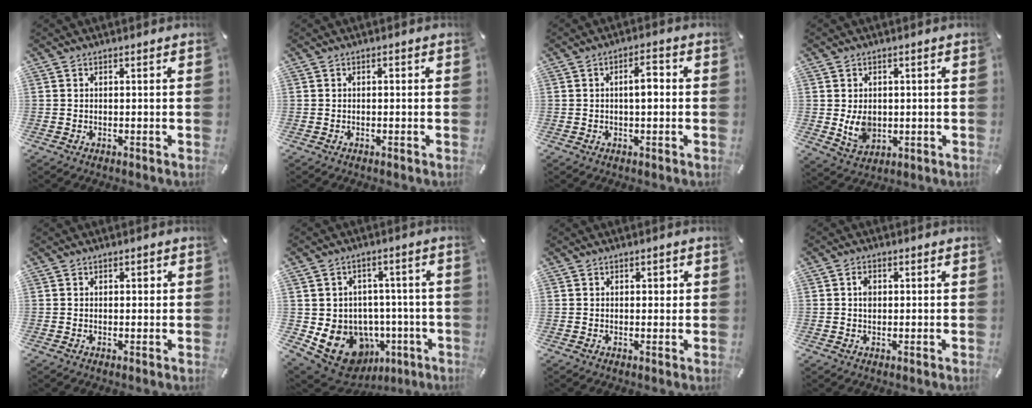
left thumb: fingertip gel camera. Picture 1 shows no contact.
{"total": 0.7, "force": [0.0, 0.5, 0.5], "torque": [-0.009, 0.003, -0.002]}
{"total": 5.0, "force": [0.2, 2.1, 4.6], "torque": [-0.072, 0.008, -0.003]}
{"total": 6.2, "force": [-0.1, 5.1, 3.5], "torque": [-0.062, -0.008, -0.004]}
{"total": 1.1, "force": [0.3, 0.8, 0.7], "torque": [-0.006, 0.003, 0.001]}
{"total": 13.3, "force": [-5.0, 10.7, 6.1], "torque": [-0.093, 0.016, -0.072]}
{"total": 1.5, "force": [0.4, 1.1, 0.9], "torque": [-0.003, 0.001, 0.002]}
{"total": 2.4, "force": [0.3, 1.8, 1.5], "torque": [-0.025, 0.004, 0.003]}